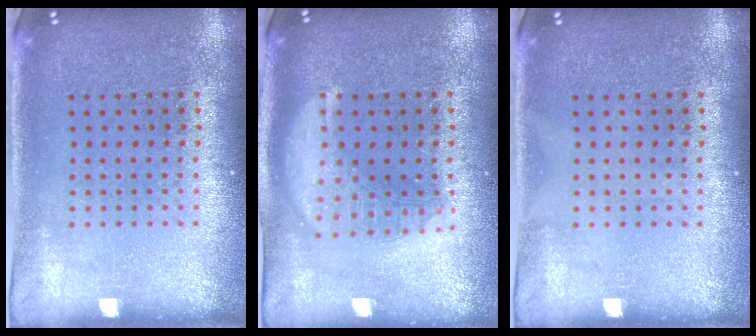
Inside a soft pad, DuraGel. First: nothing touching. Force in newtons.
{"total": 2.8, "press": 2.8, "slide": 0.3}
{"total": 0.0}